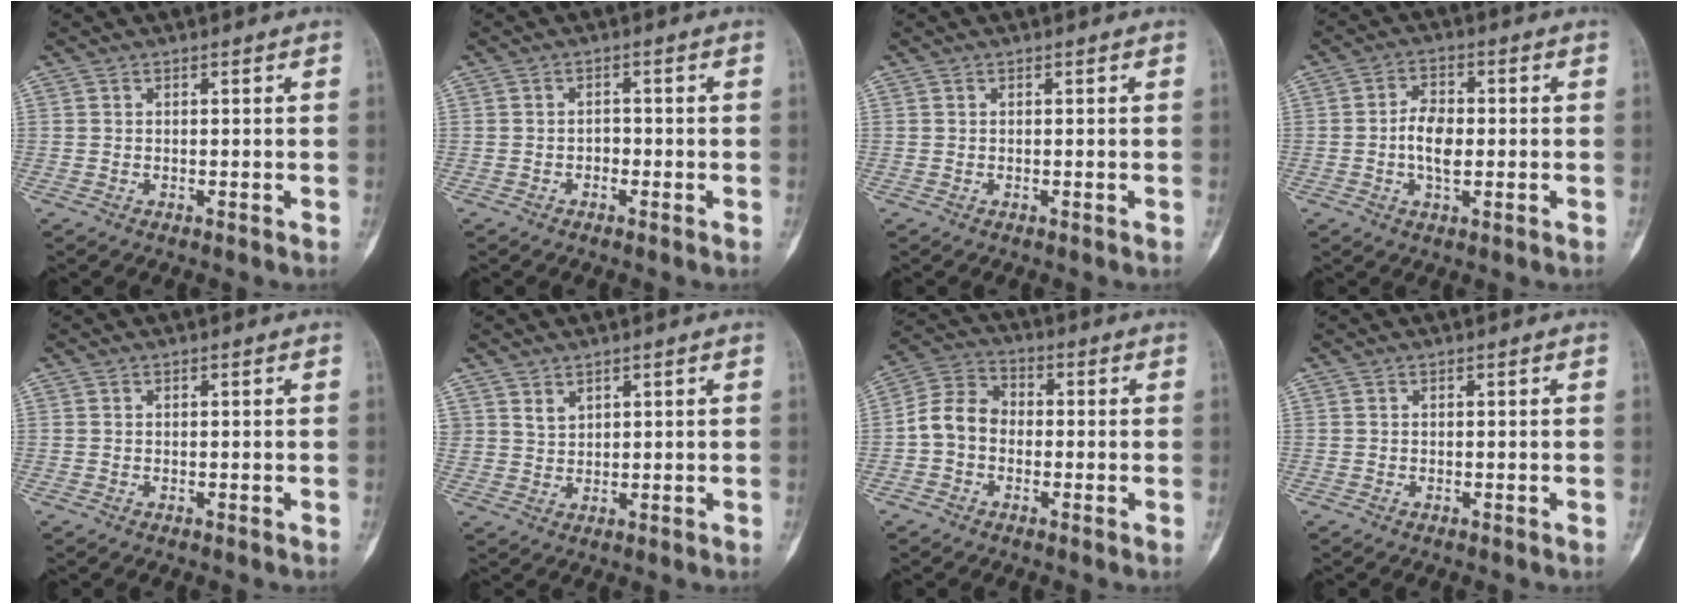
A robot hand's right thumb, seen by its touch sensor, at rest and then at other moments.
{"total": 1.5, "force": [-0.7, 1.1, 0.7], "torque": [0.004, 0.008, -0.017]}
{"total": 0.0}
{"total": 6.2, "force": [-0.6, 3.3, 5.2], "torque": [-0.091, 0.007, -0.015]}
{"total": 0.0}
{"total": 2.2, "force": [1.6, 1.4, 0.6], "torque": [0.000, -0.015, 0.033]}
{"total": 7.7, "force": [-1.2, 6.1, 4.5], "torque": [-0.071, 0.030, -0.039]}
{"total": 0.0}